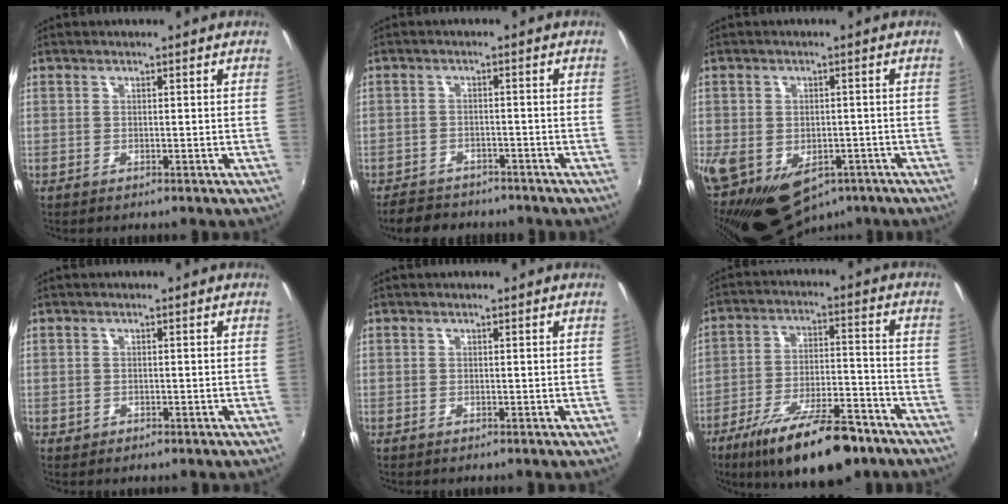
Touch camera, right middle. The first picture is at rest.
{"total": 7.9, "force": [-6.8, 3.2, 2.3], "torque": [-0.068, -0.007, -0.105]}
{"total": 18.0, "force": [-8.5, 11.9, 10.5], "torque": [-0.238, -0.045, -0.118]}
{"total": 0.9, "force": [-0.4, 0.7, 0.4], "torque": [-0.008, -0.003, -0.006]}
{"total": 0.0}
{"total": 18.6, "force": [-13.2, 5.8, 11.9], "torque": [-0.209, -0.019, -0.199]}